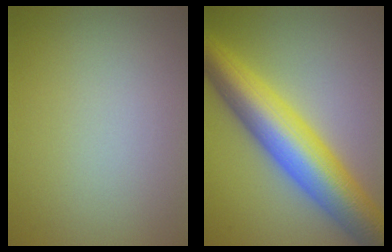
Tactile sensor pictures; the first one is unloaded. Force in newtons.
{"total": 10.3, "press": 10.3, "slide": 0.1}